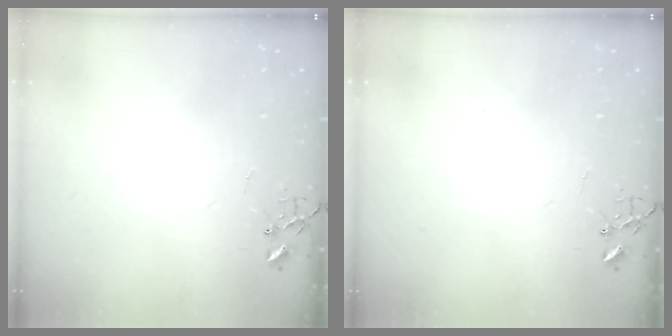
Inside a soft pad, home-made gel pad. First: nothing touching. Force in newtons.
{"total": 0.0}